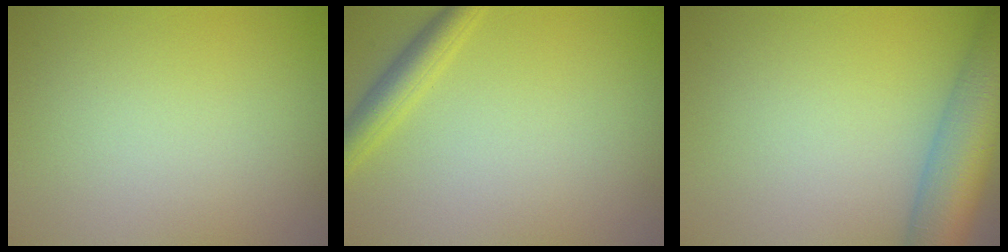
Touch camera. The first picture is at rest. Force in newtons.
{"total": 2.8, "press": 2.8, "slide": 0.1}
{"total": 8.2, "press": 8.2, "slide": 0.3}